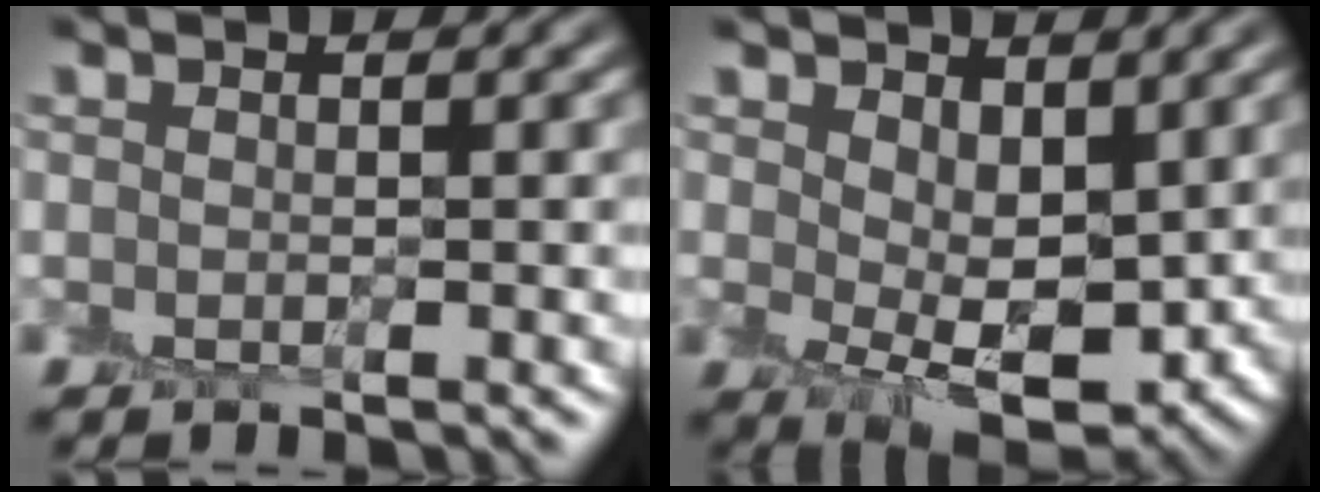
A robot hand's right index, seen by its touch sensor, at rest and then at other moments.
{"total": 5.1, "force": [0.9, 3.0, 4.1], "torque": [-0.077, -0.016, 0.023]}